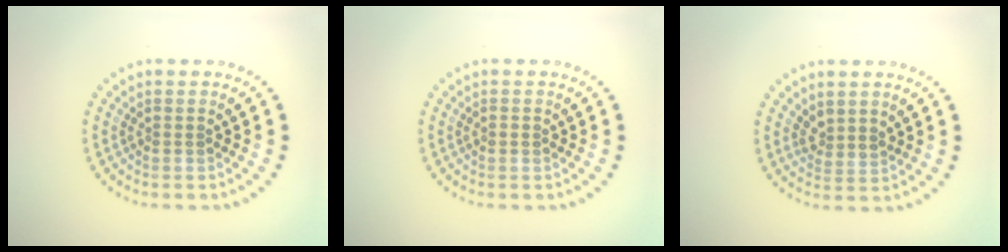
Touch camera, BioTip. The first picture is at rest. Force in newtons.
{"total": 0.7, "press": 0.7, "slide": 0.1}
{"total": 1.6, "press": 1.2, "slide": 1.0}